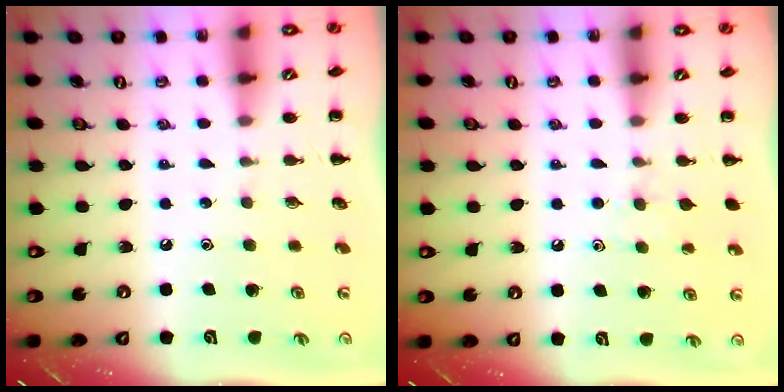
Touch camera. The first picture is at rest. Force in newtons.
{"total": 5.6, "press": 5.2, "slide": 1.9}